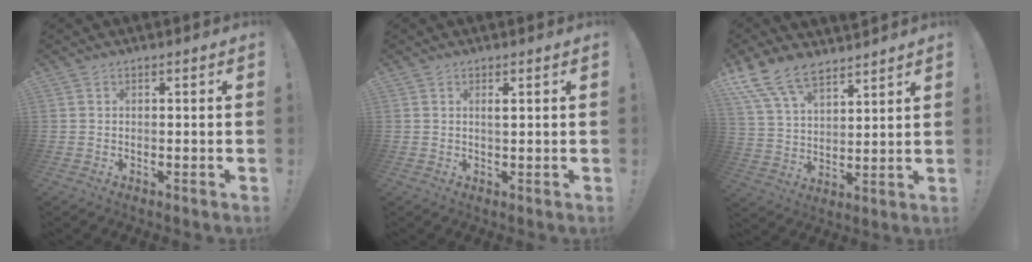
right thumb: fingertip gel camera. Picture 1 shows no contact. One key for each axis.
{"total": 1.1, "fx": 0.4, "fy": 0.0, "fz": 1.0, "tx": -0.010, "ty": -0.004, "tz": 0.002}
{"total": 12.4, "fx": 9.9, "fy": 5.3, "fz": 5.2, "tx": -0.110, "ty": -0.059, "tz": 0.191}